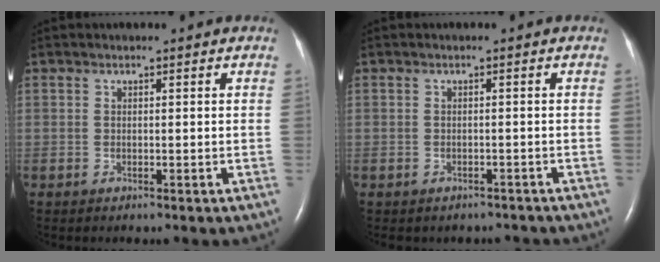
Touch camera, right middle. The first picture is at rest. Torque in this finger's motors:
{"motor_torque": [0.22, -0.28, 0.01, 0.03]}